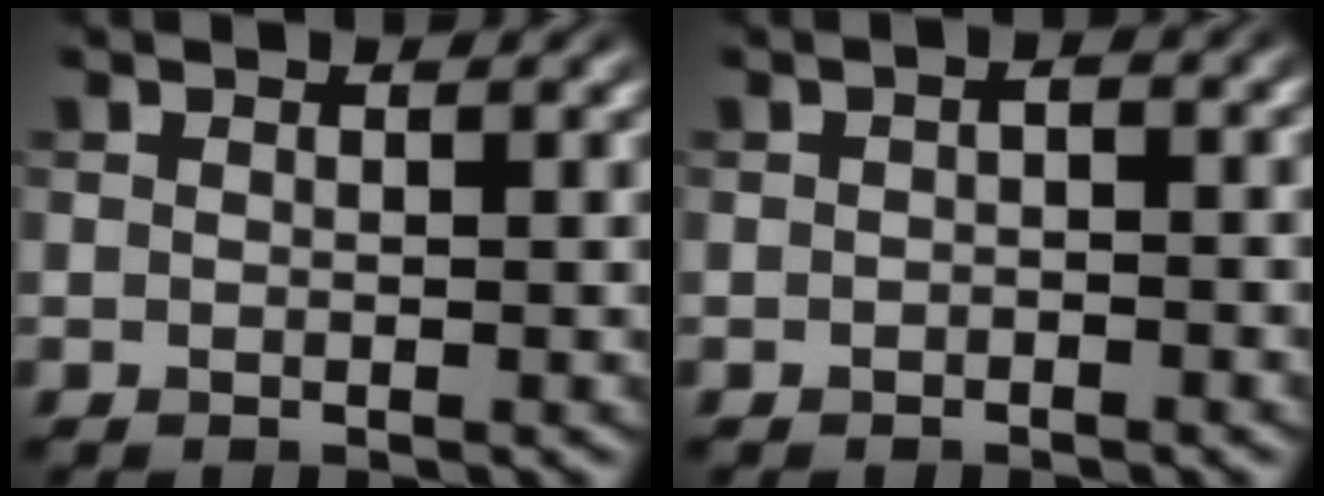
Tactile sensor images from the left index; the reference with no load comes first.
{"total": 1.0, "force": [-0.5, 0.5, 0.8], "torque": [-0.015, 0.004, -0.009]}